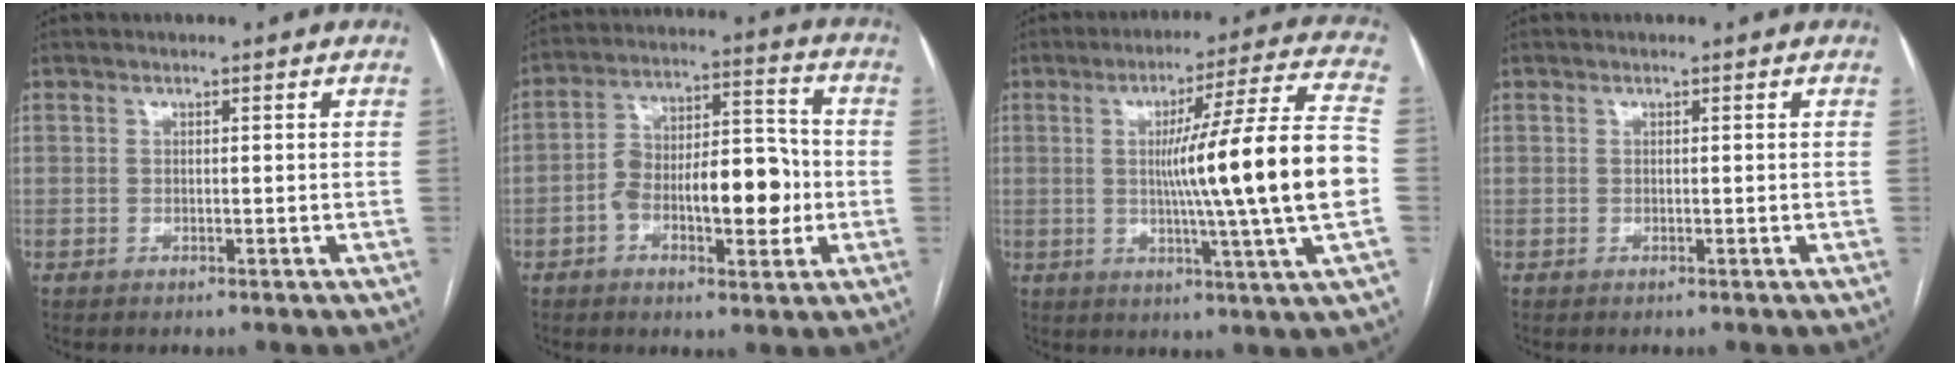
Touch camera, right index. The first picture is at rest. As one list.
[{"total": 13.1, "force": [-3.0, 5.0, 11.7], "torque": [-0.191, 0.033, -0.044]}, {"total": 19.0, "force": [-0.7, -1.8, 18.9], "torque": [-0.282, -0.004, -0.024]}, {"total": 0.0}]